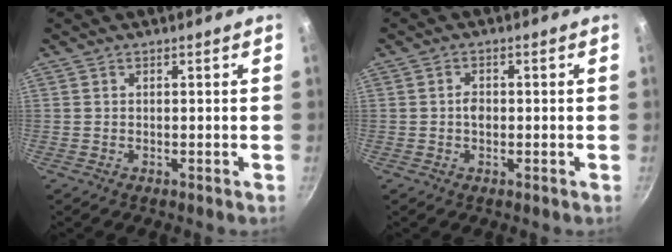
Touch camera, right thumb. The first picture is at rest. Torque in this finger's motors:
{"motor_torque": [-0.32, 0.17, 0.03, 0.27, 0.04]}